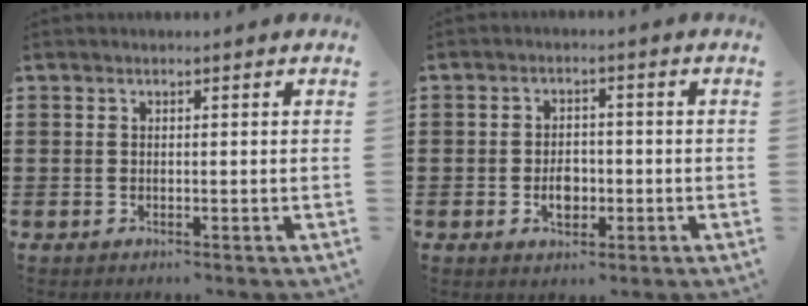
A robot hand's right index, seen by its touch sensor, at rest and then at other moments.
{"total": 3.6, "force": [-1.0, 2.3, 2.7], "torque": [-0.043, -0.002, -0.019]}